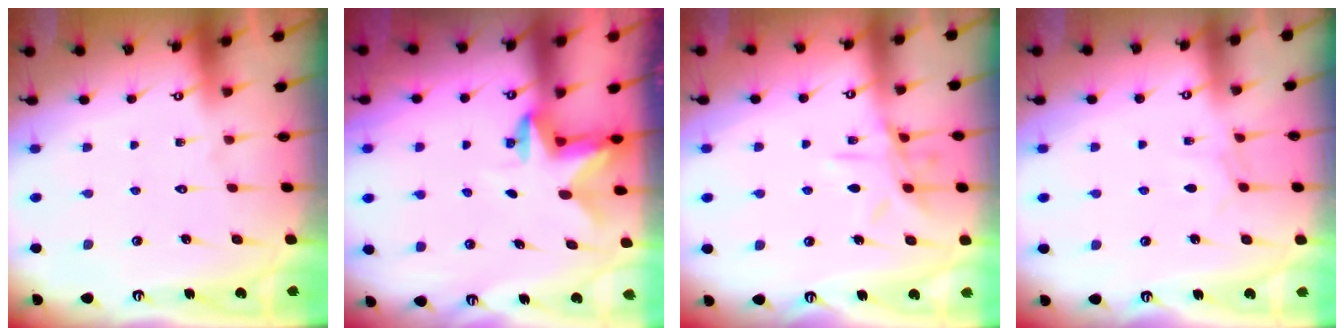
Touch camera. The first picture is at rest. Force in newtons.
{"total": 2.7, "press": 2.7, "slide": 0.5}
{"total": 10.3, "press": 10.3, "slide": 0.8}
{"total": 4.0, "press": 3.9, "slide": 0.6}